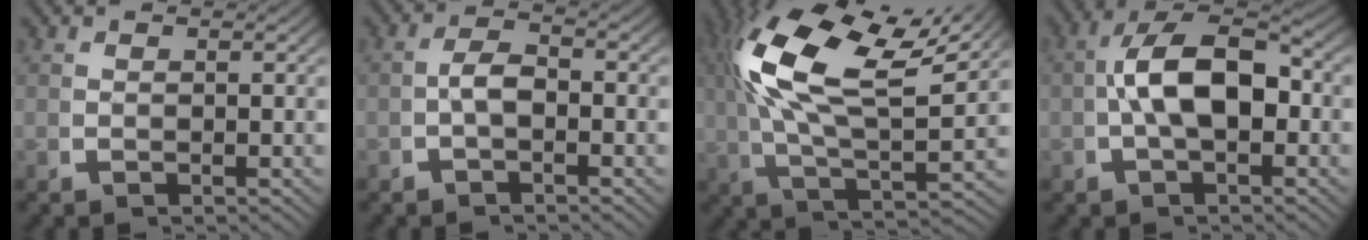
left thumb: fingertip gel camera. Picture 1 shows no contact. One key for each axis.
{"total": 2.6, "fx": -0.7, "fy": 1.5, "fz": 1.9, "tx": -0.040, "ty": -0.008, "tz": -0.009}
{"total": 13.9, "fx": 4.1, "fy": 6.8, "fz": 11.4, "tx": -0.228, "ty": -0.006, "tz": 0.068}
{"total": 8.7, "fx": 0.3, "fy": 5.2, "fz": 6.9, "tx": -0.125, "ty": -0.014, "tz": 0.007}